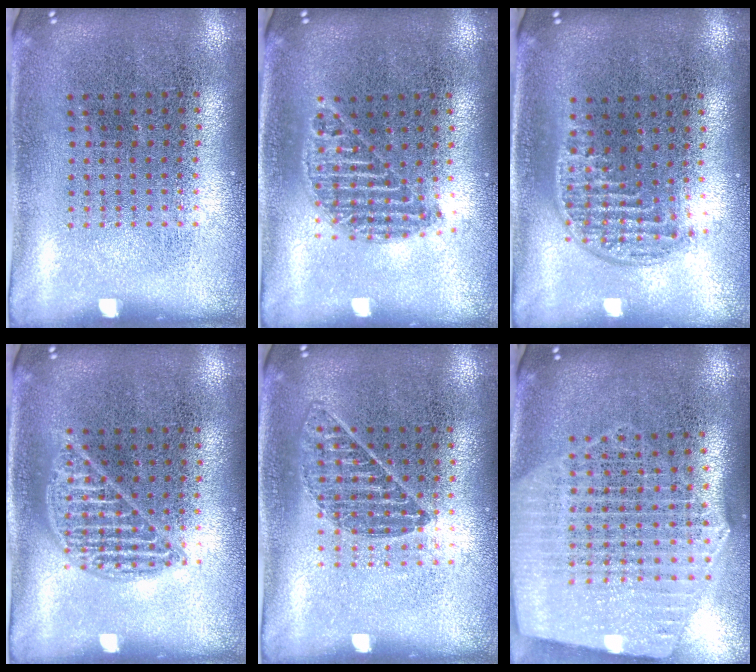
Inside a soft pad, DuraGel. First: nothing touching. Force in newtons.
{"total": 1.2, "press": 1.1, "slide": 0.4}
{"total": 1.2, "press": 1.0, "slide": 0.6}
{"total": 1.0, "press": 1.0, "slide": 0.1}
{"total": 0.9, "press": 0.8, "slide": 0.3}
{"total": 2.7, "press": 2.3, "slide": 1.4}